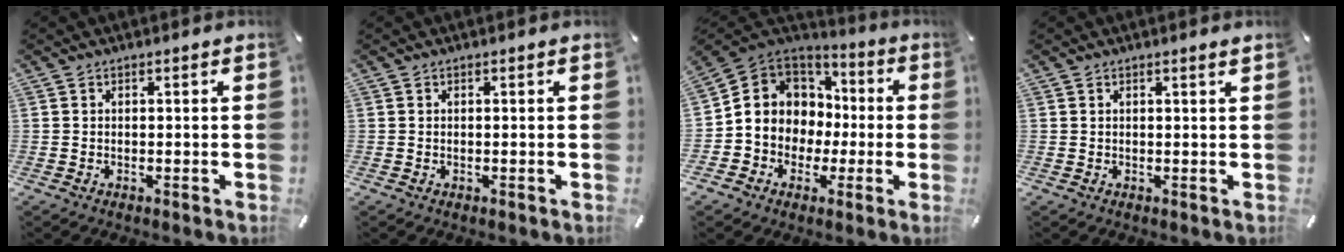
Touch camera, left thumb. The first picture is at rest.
{"total": 0.0}
{"total": 9.4, "force": [-1.2, 9.3, 1.0], "torque": [-0.041, -0.005, -0.014]}
{"total": 0.9, "force": [0.6, 0.0, 0.7], "torque": [-0.012, 0.000, 0.010]}